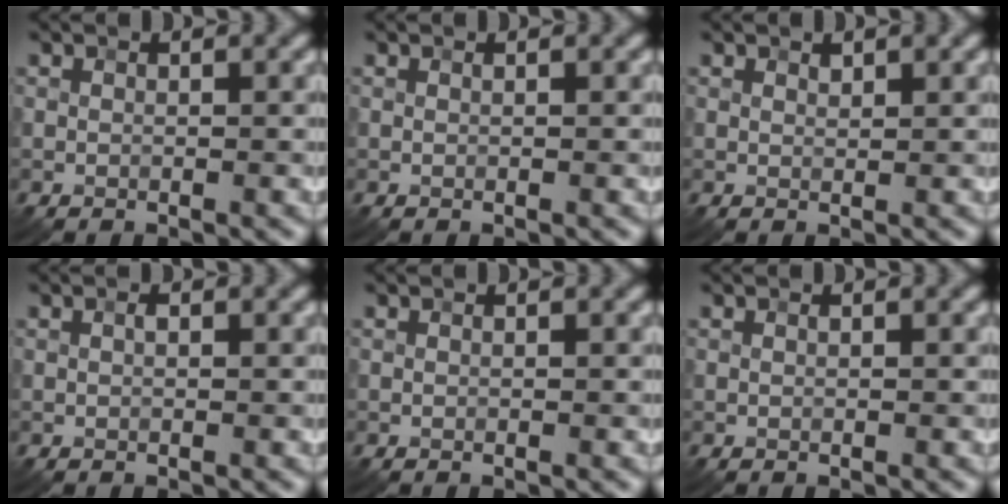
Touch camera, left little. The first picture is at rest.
{"total": 0.0}
{"total": 0.6, "force": [0.5, 0.3, 0.3], "torque": [-0.006, -0.003, 0.009]}
{"total": 0.5, "force": [0.1, 0.2, 0.5], "torque": [-0.009, 0.001, 0.001]}
{"total": 0.0}
{"total": 0.0}